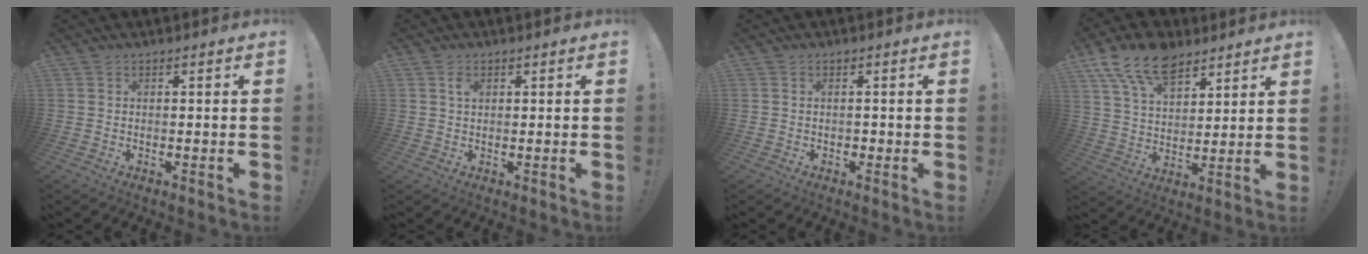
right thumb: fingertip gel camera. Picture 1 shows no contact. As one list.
[{"total": 2.0, "force": [0.7, 1.1, 1.5], "torque": [-0.017, -0.002, 0.009]}, {"total": 1.1, "force": [-0.3, 1.0, 0.2], "torque": [-0.003, 0.002, -0.006]}, {"total": 15.3, "force": [10.0, 8.6, 7.7], "torque": [-0.138, -0.052, 0.187]}]